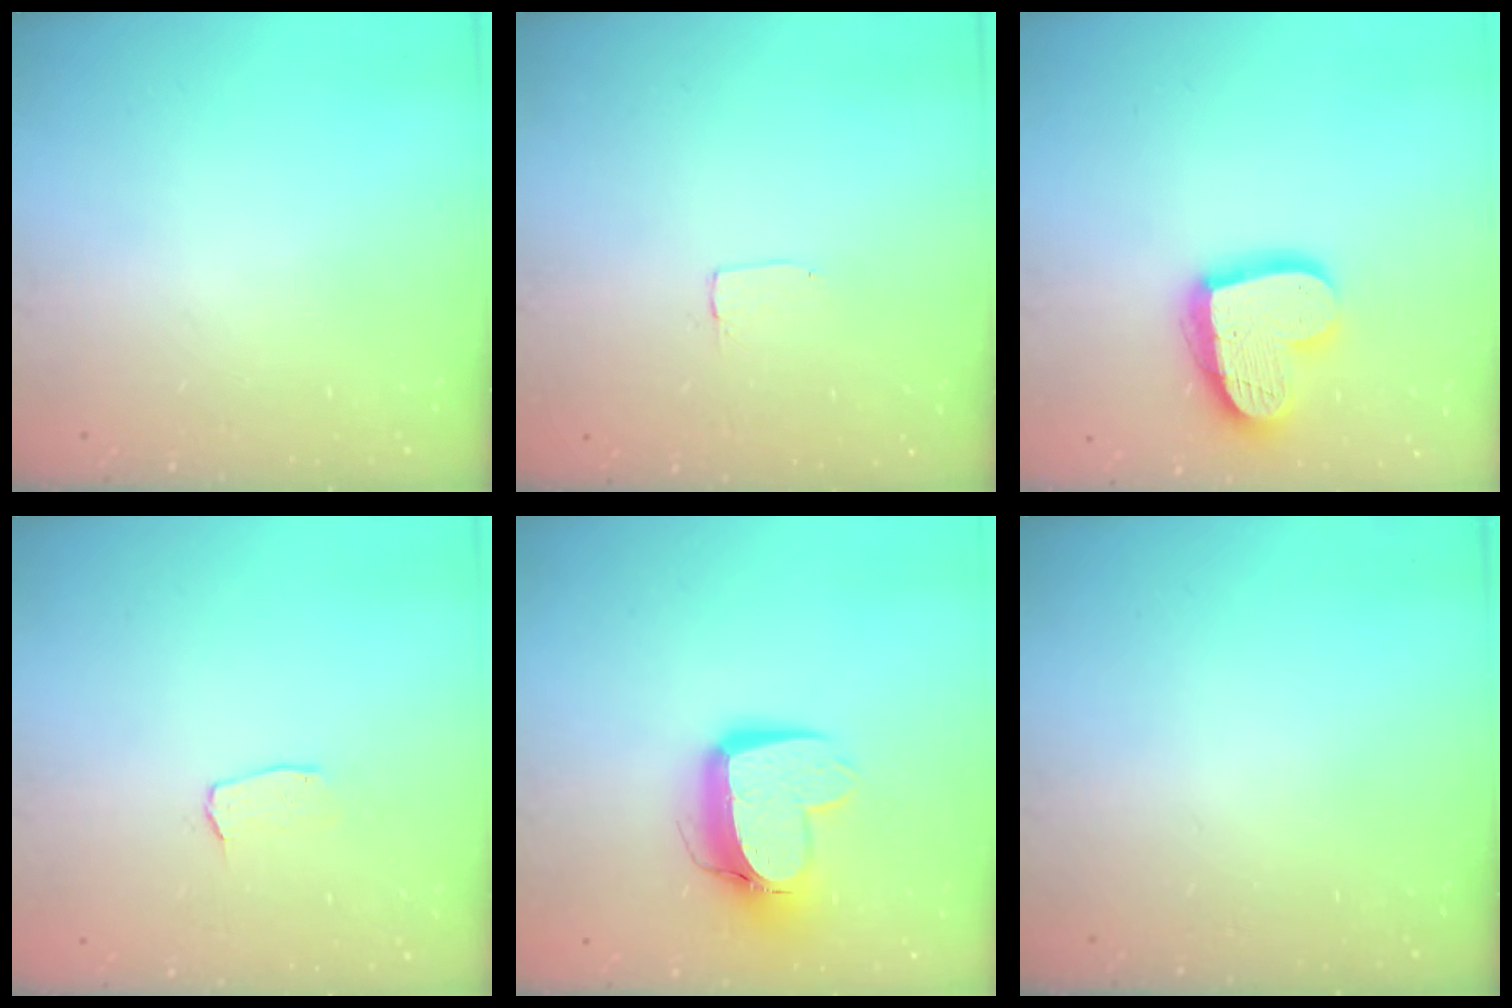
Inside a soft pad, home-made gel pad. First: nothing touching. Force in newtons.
{"total": 2.0, "press": 2.0, "slide": 0.0}
{"total": 17.2, "press": 17.1, "slide": 1.5}
{"total": 2.9, "press": 2.9, "slide": 0.2}
{"total": 12.5, "press": 12.4, "slide": 1.2}
{"total": 0.0}